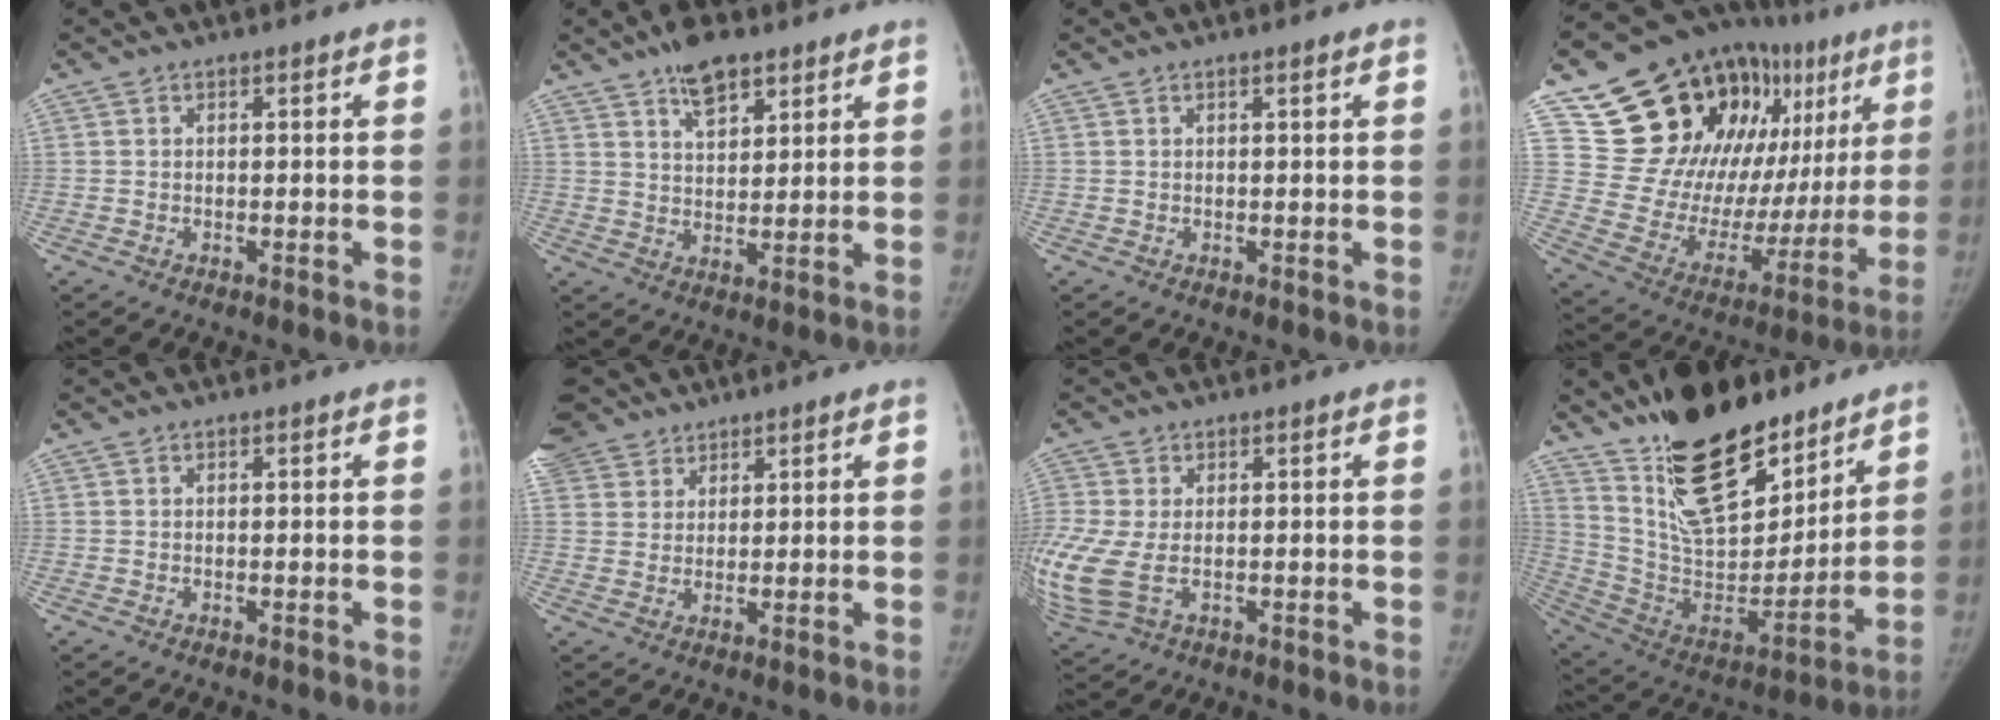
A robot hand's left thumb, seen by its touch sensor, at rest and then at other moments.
{"total": 7.7, "force": [5.2, 3.5, 4.5], "torque": [-0.048, -0.025, 0.086]}
{"total": 0.6, "force": [0.3, -0.1, 0.5], "torque": [-0.011, 0.000, 0.007]}
{"total": 31.0, "force": [15.0, 16.4, 21.6], "torque": [-0.264, 0.001, 0.251]}
{"total": 0.0}
{"total": 12.3, "force": [8.2, 8.6, 3.4], "torque": [-0.089, 0.011, 0.165]}
{"total": 10.0, "force": [-1.4, 5.7, 8.1], "torque": [-0.224, -0.008, -0.013]}
{"total": 26.7, "force": [18.6, 11.9, 15.0], "torque": [-0.205, -0.101, 0.319]}